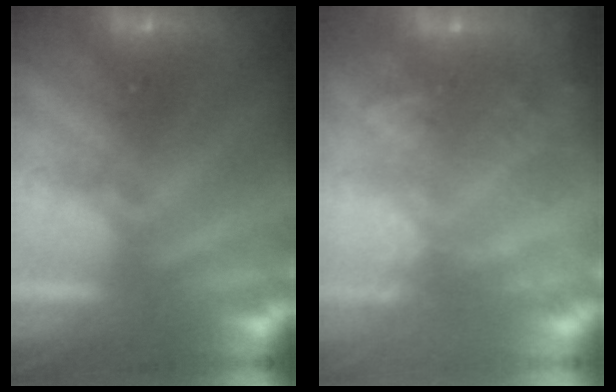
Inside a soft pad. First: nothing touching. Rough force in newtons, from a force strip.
{"total": 8.9}